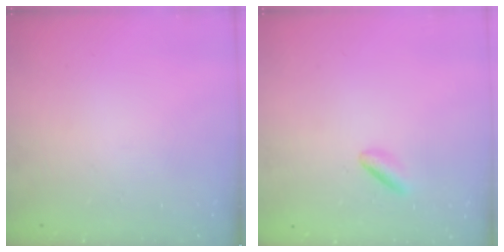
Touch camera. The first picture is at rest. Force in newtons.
{"total": 2.4, "press": 2.2, "slide": 1.0}